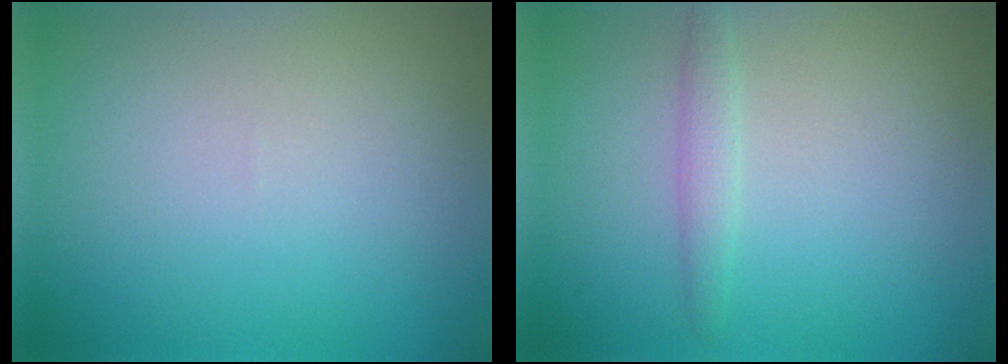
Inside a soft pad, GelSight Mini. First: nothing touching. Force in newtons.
{"total": 1.4, "press": 1.4, "slide": 0.1}